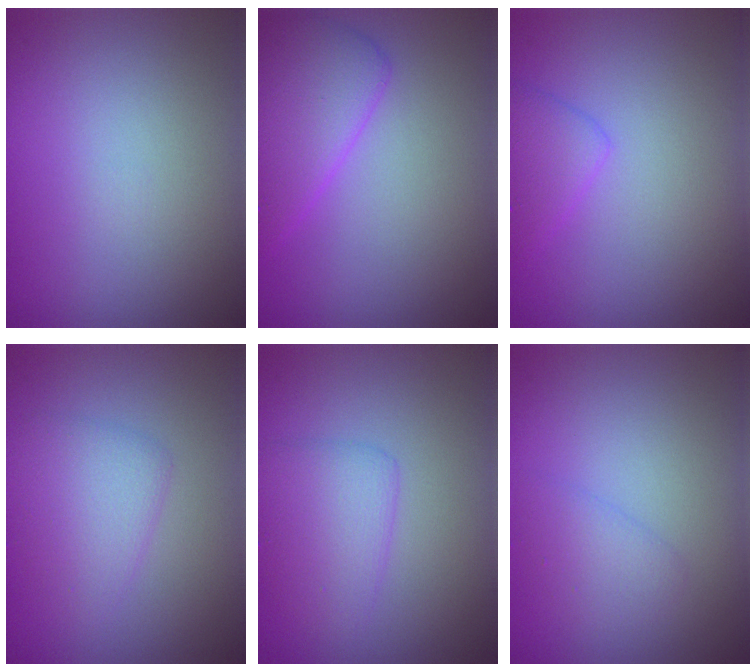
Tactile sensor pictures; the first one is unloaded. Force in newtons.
{"total": 4.9, "press": 4.9, "slide": 0.2}
{"total": 2.2, "press": 2.2, "slide": 0.1}
{"total": 2.7, "press": 2.7, "slide": 0.1}
{"total": 2.8, "press": 2.8, "slide": 0.1}
{"total": 1.6, "press": 1.6, "slide": 0.1}